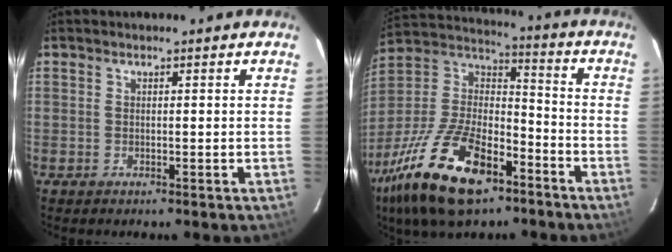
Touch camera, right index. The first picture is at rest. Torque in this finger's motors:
{"motor_torque": [1.12, -1.02, 0.76, 0.21]}